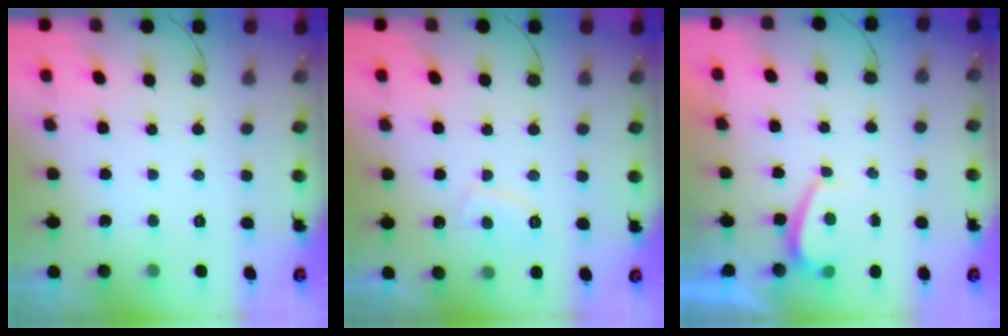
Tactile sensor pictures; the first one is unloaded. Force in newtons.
{"total": 3.6, "press": 3.5, "slide": 0.6}
{"total": 0.9, "press": 0.7, "slide": 0.5}